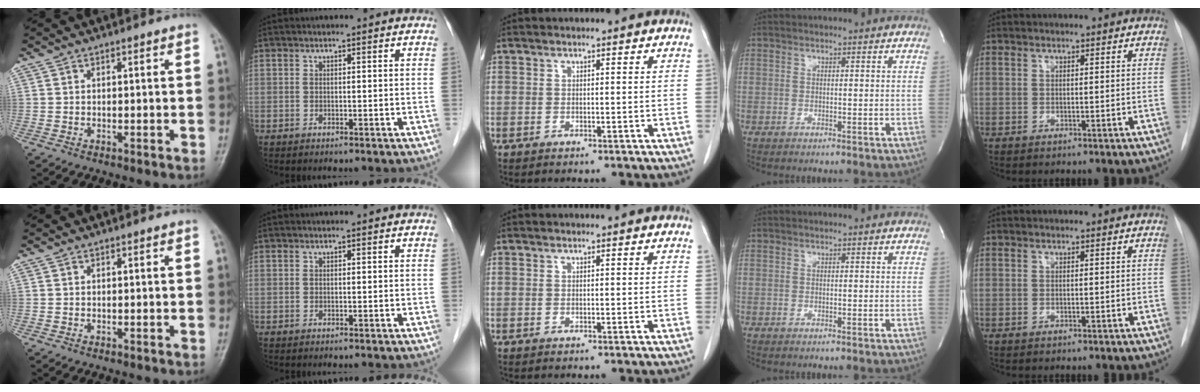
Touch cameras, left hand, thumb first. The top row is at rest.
{}